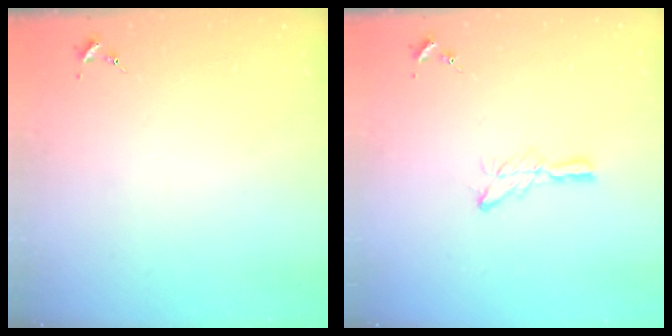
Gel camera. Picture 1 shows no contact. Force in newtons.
{"total": 6.1, "press": 6.0, "slide": 0.7}